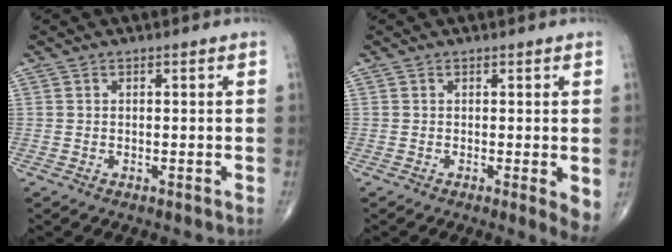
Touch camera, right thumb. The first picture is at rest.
{"total": 3.4, "force": [-0.2, 0.7, 3.4], "torque": [-0.048, -0.012, -0.006]}